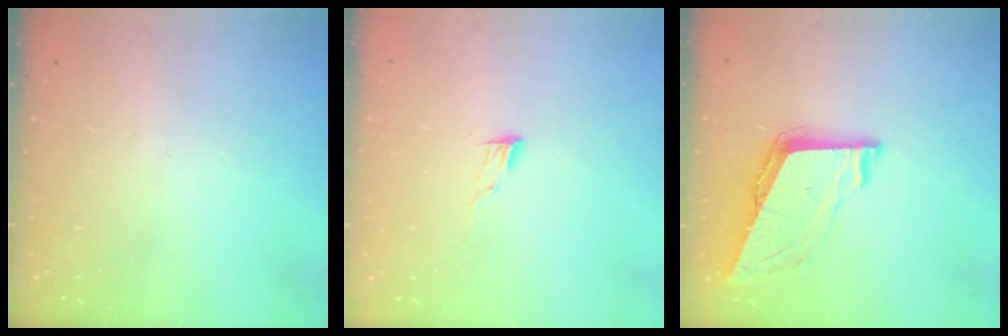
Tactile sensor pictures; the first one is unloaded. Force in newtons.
{"total": 4.6, "press": 4.6, "slide": 0.4}
{"total": 9.3, "press": 8.8, "slide": 3.2}